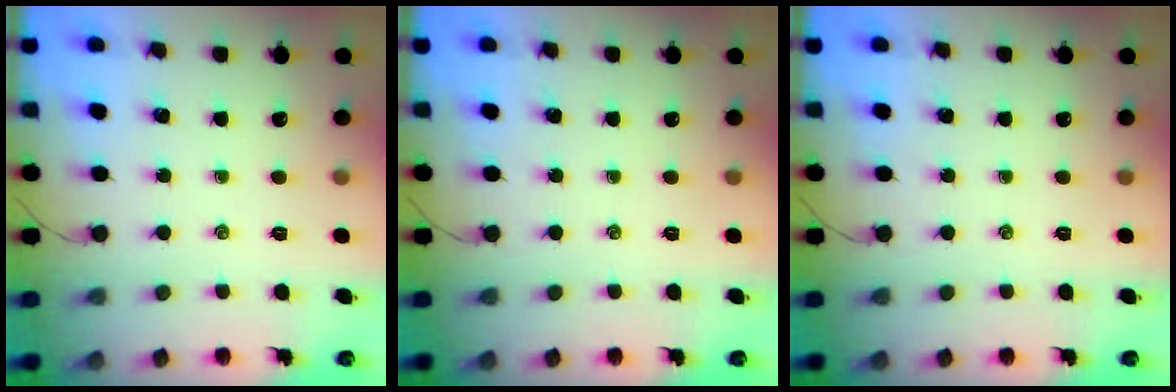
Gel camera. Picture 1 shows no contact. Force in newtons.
{"total": 0.0}
{"total": 0.0}